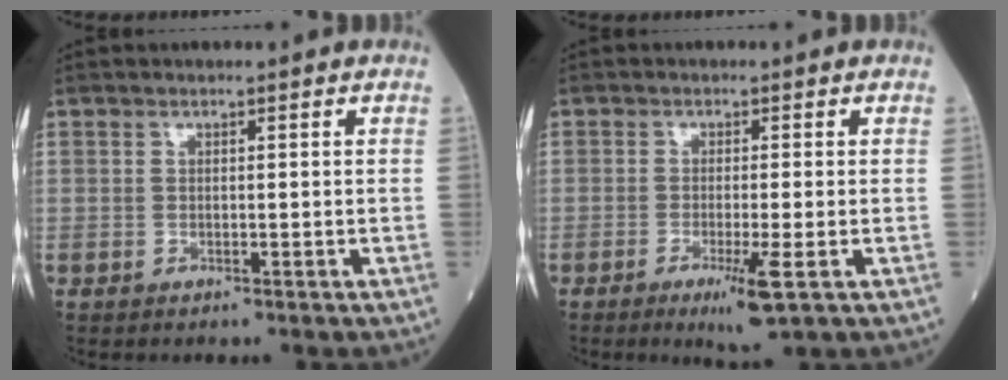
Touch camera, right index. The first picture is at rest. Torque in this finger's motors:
{"motor_torque": [0.78, -0.43, 0.35, 0.11]}